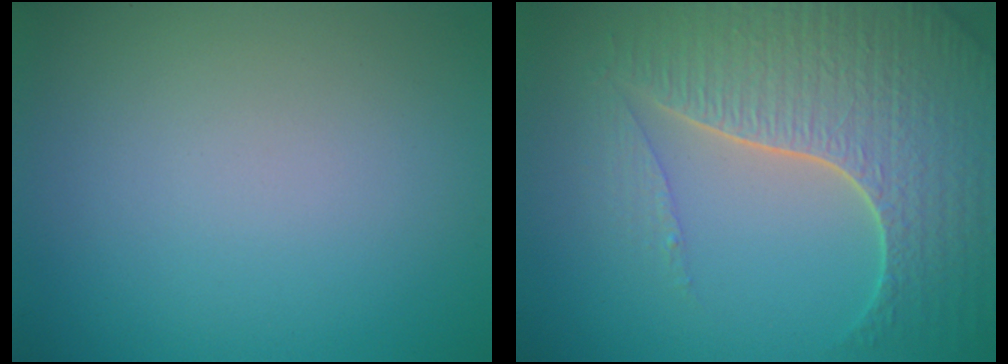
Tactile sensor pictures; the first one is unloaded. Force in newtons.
{"total": 7.4, "press": 5.5, "slide": 5.0}